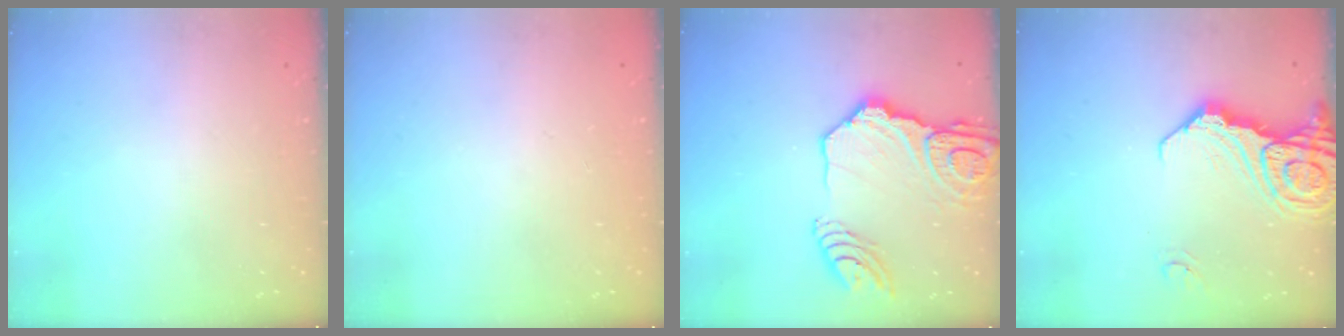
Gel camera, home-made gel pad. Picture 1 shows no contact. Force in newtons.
{"total": 0.0}
{"total": 20.3, "press": 20.1, "slide": 2.6}
{"total": 15.0, "press": 14.9, "slide": 1.9}